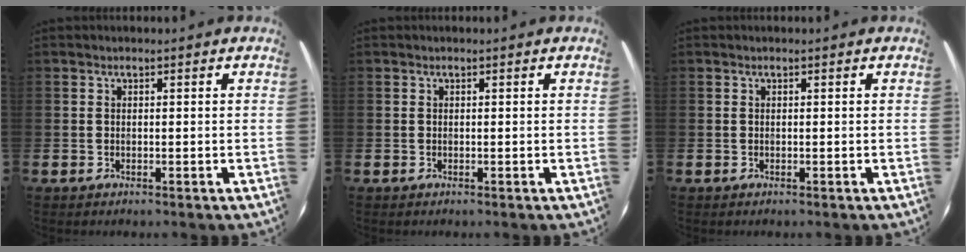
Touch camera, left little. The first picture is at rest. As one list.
[{"total": 0.0}, {"total": 0.0}]